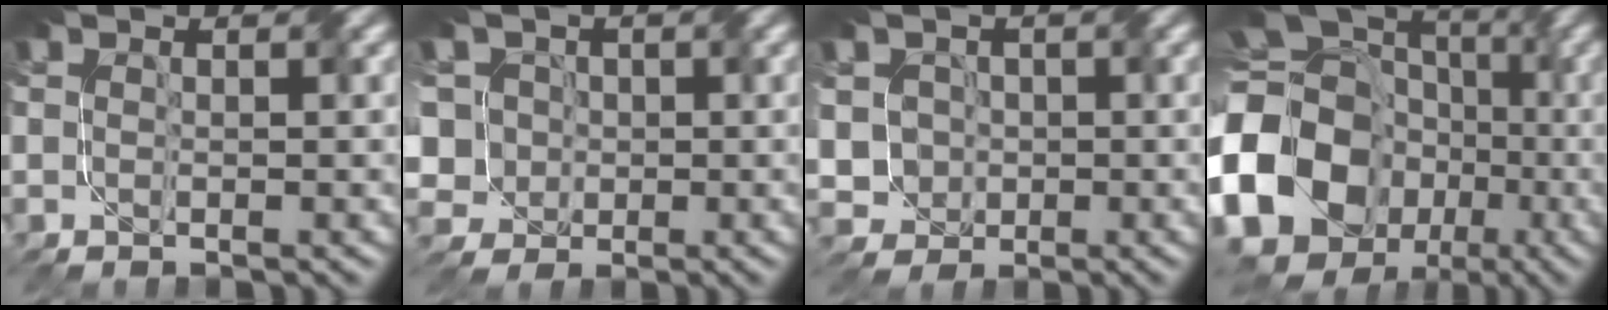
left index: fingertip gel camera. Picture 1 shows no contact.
{"total": 7.9, "force": [1.4, 6.8, 3.8], "torque": [-0.085, 0.031, -0.019]}
{"total": 3.6, "force": [-0.1, 3.4, 1.1], "torque": [-0.027, 0.016, -0.013]}
{"total": 18.3, "force": [-4.6, 15.1, 9.1], "torque": [-0.221, -0.002, -0.101]}